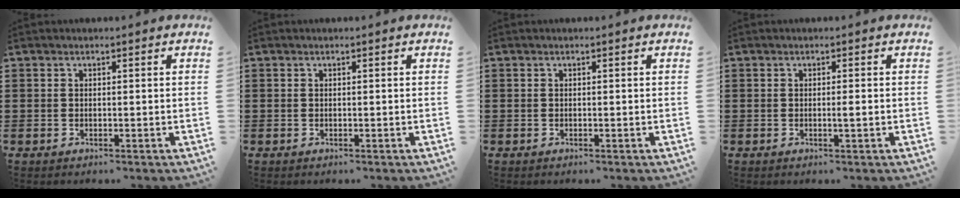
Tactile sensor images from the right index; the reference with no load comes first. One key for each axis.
{"total": 0.0}
{"total": 0.0}
{"total": 1.2, "fx": -0.2, "fy": 0.0, "fz": 1.1, "tx": -0.019, "ty": -0.003, "tz": -0.005}